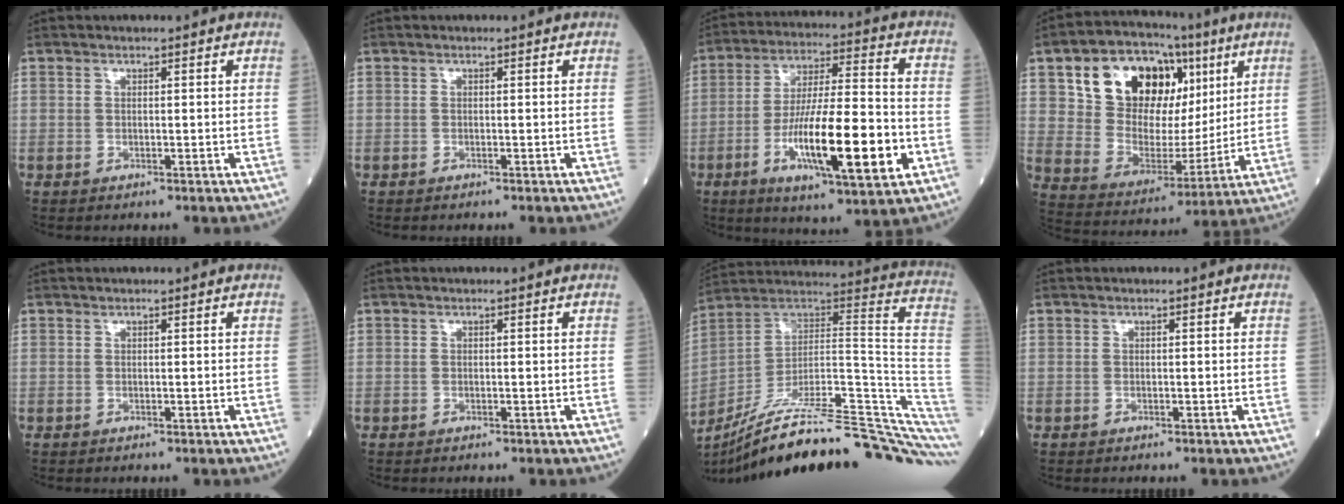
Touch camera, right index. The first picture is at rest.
{"total": 0.5, "force": [-0.3, 0.4, 0.3], "torque": [-0.014, 0.000, -0.005]}
{"total": 18.9, "force": [-5.6, 3.5, 17.8], "torque": [-0.322, -0.010, -0.088]}
{"total": 19.7, "force": [7.9, 12.4, 13.0], "torque": [-0.226, 0.046, 0.143]}
{"total": 0.0}
{"total": 0.6, "force": [-0.3, 0.4, 0.3], "torque": [-0.018, 0.003, -0.004]}
{"total": 30.1, "force": [-23.0, 2.2, 19.3], "torque": [-0.196, 0.028, -0.345]}
{"total": 0.5, "force": [-0.2, 0.4, 0.3], "torque": [-0.015, 0.001, -0.004]}